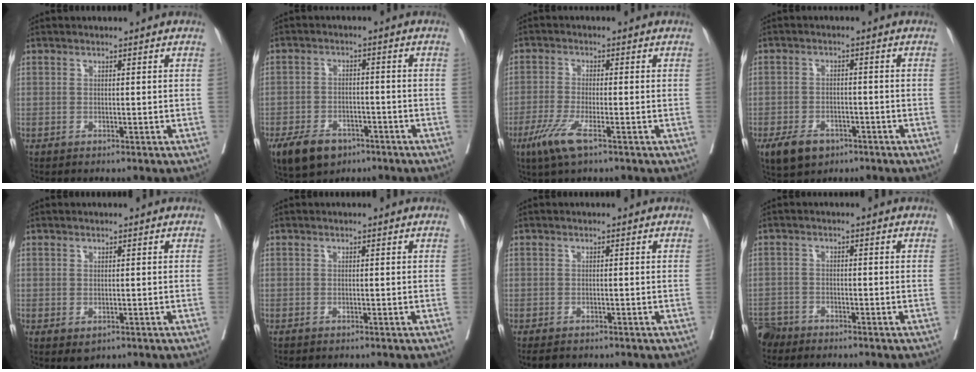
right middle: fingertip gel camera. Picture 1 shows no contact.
{"total": 8.2, "force": [-5.3, 4.8, 4.0], "torque": [-0.072, -0.001, -0.083]}
{"total": 5.6, "force": [-3.2, 0.6, 4.6], "torque": [-0.101, -0.015, -0.061]}
{"total": 5.8, "force": [-3.6, 3.5, 2.9], "torque": [-0.055, -0.002, -0.053]}
{"total": 1.3, "force": [-0.3, 0.9, 1.0], "torque": [-0.014, -0.004, 0.004]}
{"total": 0.0}
{"total": 2.0, "force": [-1.7, 0.9, 0.7], "torque": [-0.013, -0.005, -0.022]}
{"total": 3.8, "force": [-3.6, 1.1, -0.4], "torque": [0.010, -0.006, -0.070]}